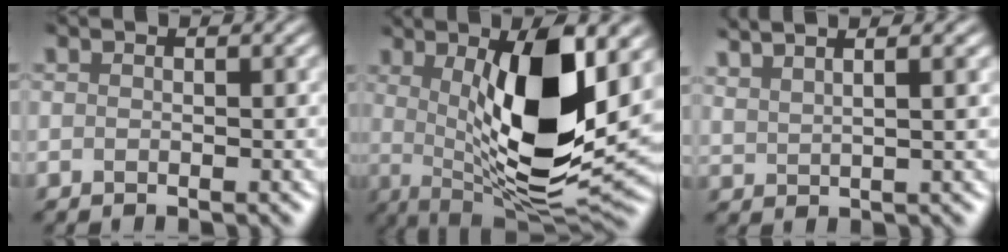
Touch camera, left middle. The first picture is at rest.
{"total": 9.8, "force": [2.4, 2.7, 9.2], "torque": [-0.149, -0.012, 0.044]}
{"total": 5.6, "force": [4.2, 2.4, 2.8], "torque": [0.012, 0.043, 0.023]}